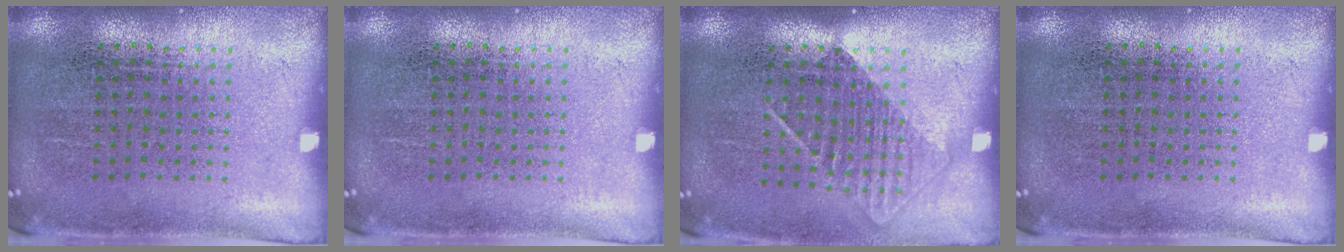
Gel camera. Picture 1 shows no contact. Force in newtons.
{"total": 0.0}
{"total": 1.4, "press": 1.1, "slide": 0.9}
{"total": 0.0}